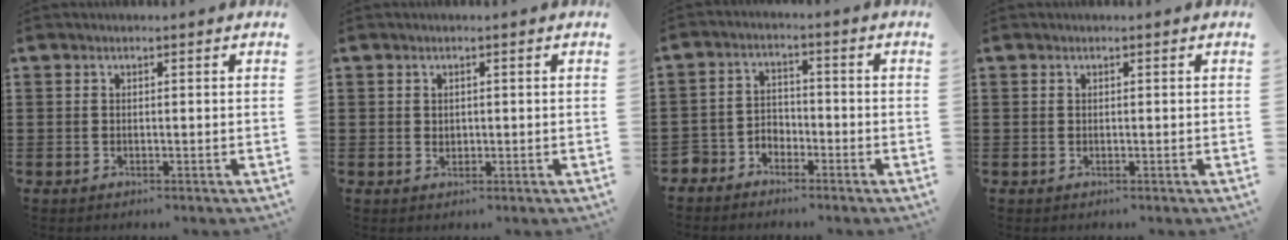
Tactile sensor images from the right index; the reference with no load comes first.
{"total": 1.0, "force": [0.6, 0.8, 0.2], "torque": [-0.005, 0.005, 0.011]}
{"total": 3.6, "force": [-3.0, 2.0, 0.0], "torque": [-0.014, 0.005, -0.066]}
{"total": 0.0}